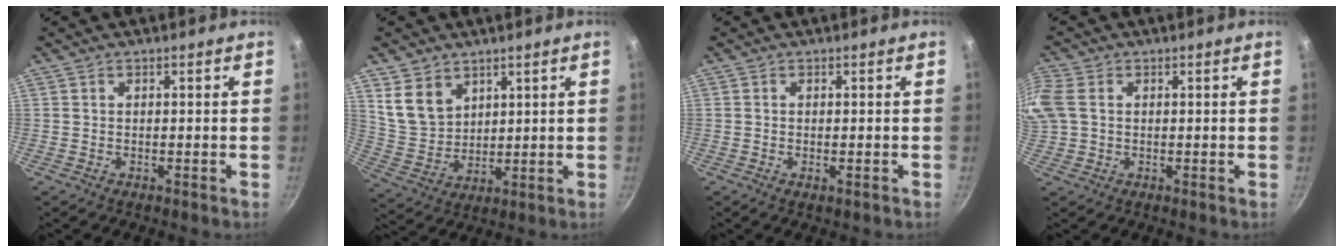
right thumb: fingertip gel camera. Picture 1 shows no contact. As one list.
[{"total": 8.7, "force": [4.7, 6.2, 3.8], "torque": [-0.050, -0.021, 0.107]}, {"total": 1.1, "force": [-0.3, 0.2, 1.0], "torque": [-0.023, -0.001, -0.007]}, {"total": 5.7, "force": [0.9, 4.3, 3.7], "torque": [-0.084, 0.008, 0.015]}]